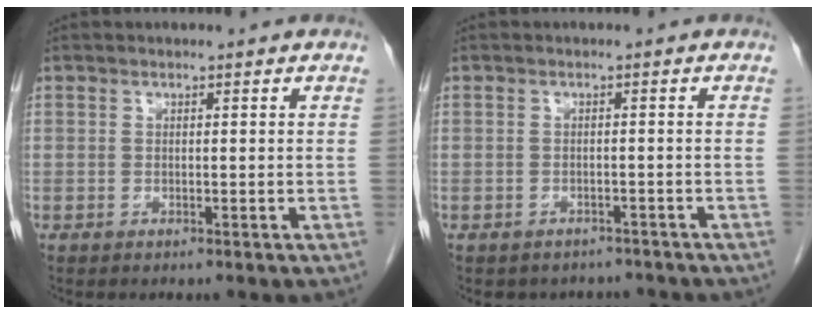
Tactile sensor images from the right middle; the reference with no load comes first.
{"total": 4.7, "force": [-4.1, 2.3, 0.1], "torque": [0.000, 0.008, -0.049]}